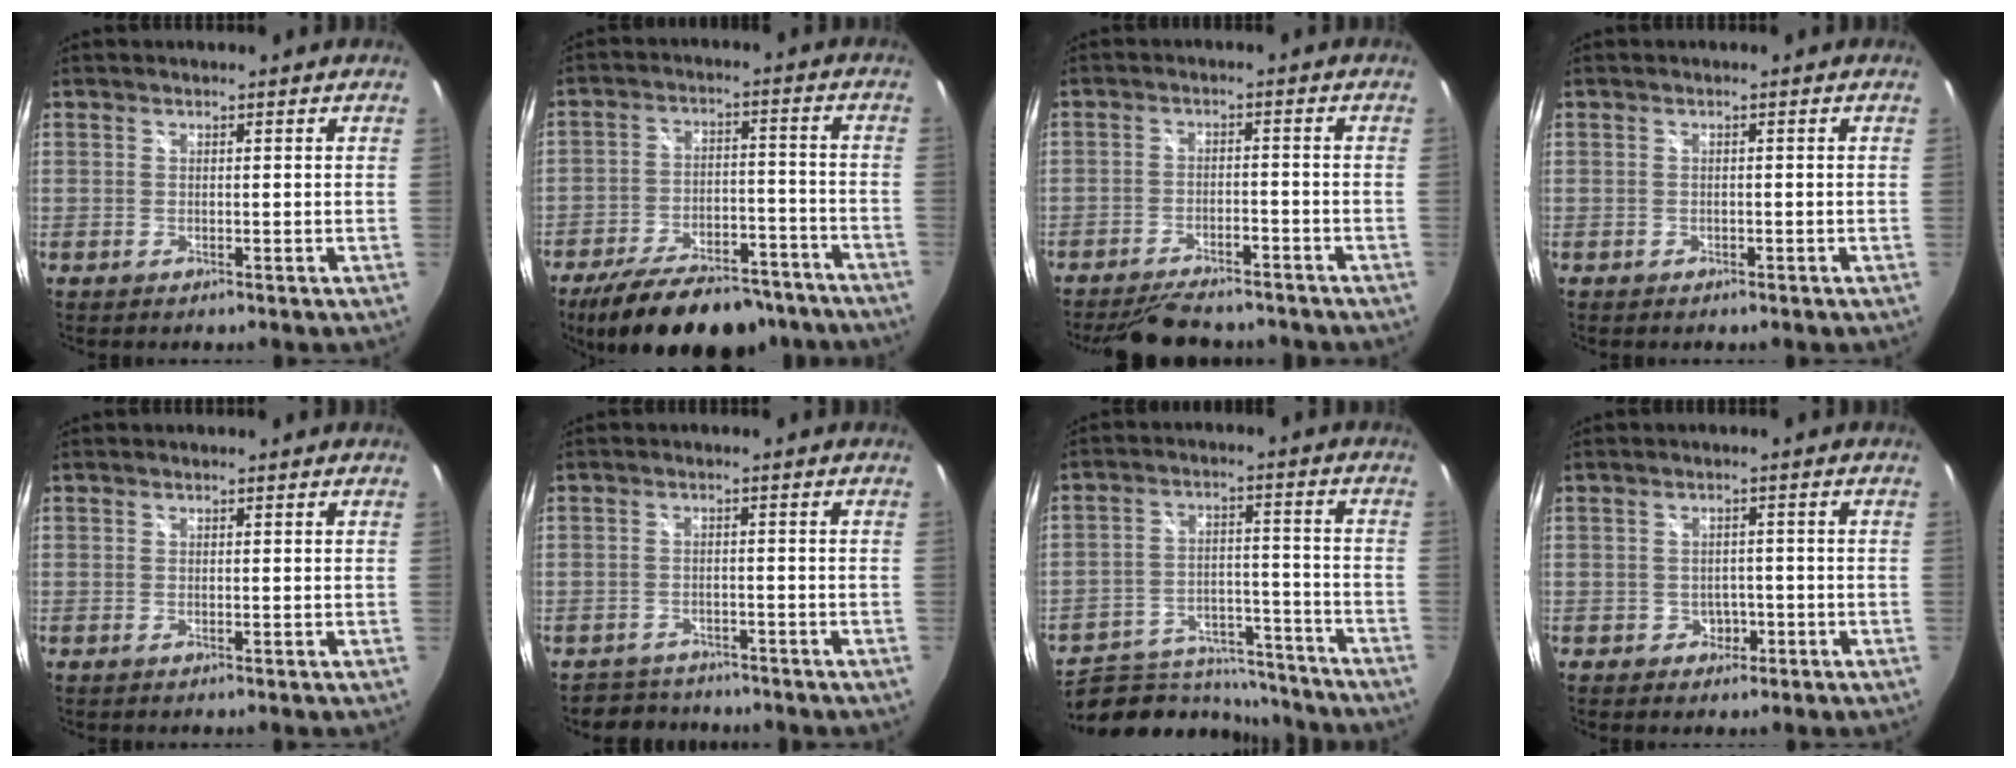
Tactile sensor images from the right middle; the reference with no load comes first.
{"total": 20.5, "force": [-16.6, 8.0, 9.0], "torque": [-0.172, 0.007, -0.228]}
{"total": 10.8, "force": [-9.2, 3.3, 4.6], "torque": [-0.103, -0.006, -0.133]}
{"total": 1.3, "force": [-0.8, 0.9, 0.3], "torque": [-0.009, -0.002, -0.011]}
{"total": 0.0}
{"total": 4.9, "force": [-4.3, 2.3, 0.0], "torque": [-0.014, 0.008, -0.071]}
{"total": 14.6, "force": [-12.7, 6.3, 3.6], "torque": [-0.080, 0.021, -0.177]}
{"total": 2.9, "force": [-1.2, 2.6, 0.5], "torque": [-0.011, 0.006, -0.012]}